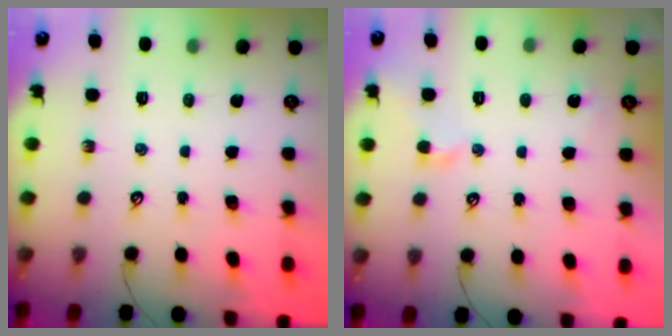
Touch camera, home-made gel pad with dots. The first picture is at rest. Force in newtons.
{"total": 0.9, "press": 0.9, "slide": 0.1}